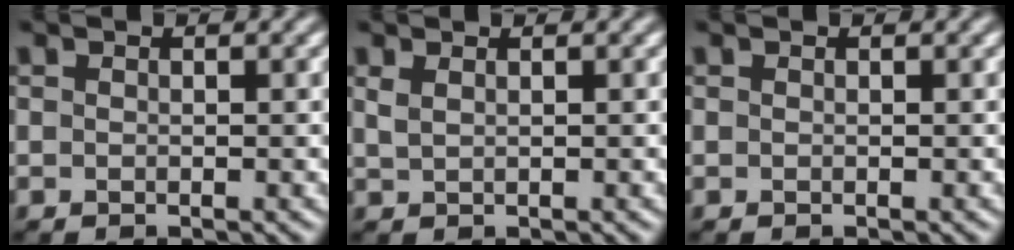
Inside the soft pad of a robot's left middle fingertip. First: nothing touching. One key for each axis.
{"total": 0.9, "fx": 0.6, "fy": 0.3, "fz": 0.6, "tx": -0.014, "ty": 0.001, "tz": 0.016}
{"total": 0.0}